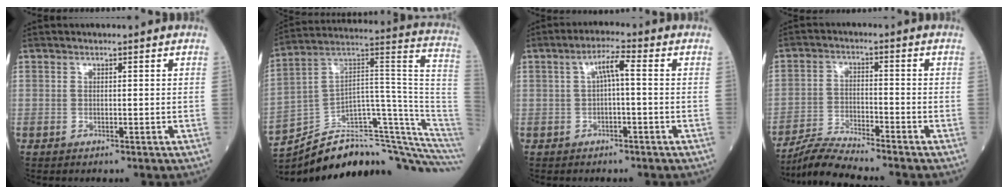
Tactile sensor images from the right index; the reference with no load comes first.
{"total": 23.7, "force": [-19.6, 3.6, 12.8], "torque": [-0.118, 0.074, -0.287]}
{"total": 3.6, "force": [0.2, 0.4, 3.6], "torque": [-0.062, 0.015, 0.003]}
{"total": 6.0, "force": [-5.8, -1.1, 1.1], "torque": [-0.027, -0.015, -0.113]}